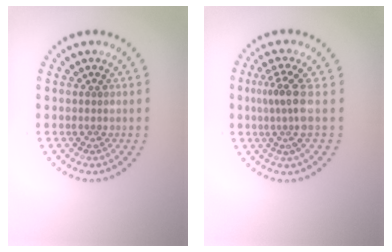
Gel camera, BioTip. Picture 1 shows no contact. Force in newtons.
{"total": 3.0, "press": 2.0, "slide": 2.2}